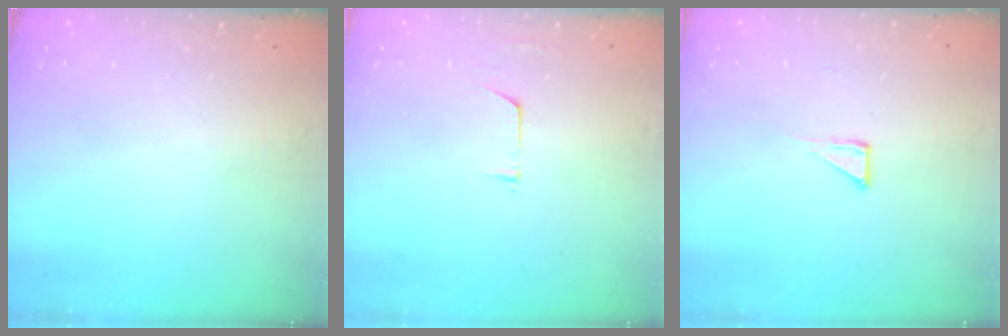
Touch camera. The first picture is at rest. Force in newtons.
{"total": 3.7, "press": 3.6, "slide": 0.4}
{"total": 2.8, "press": 2.8, "slide": 0.2}